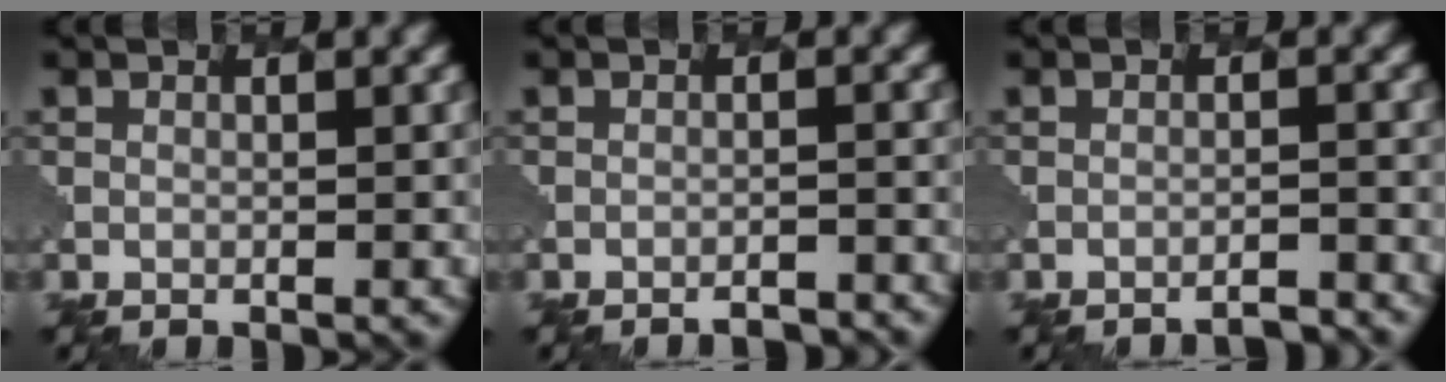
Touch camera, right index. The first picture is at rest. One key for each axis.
{"total": 3.0, "fx": -2.9, "fy": 0.4, "fz": 0.9, "tx": -0.002, "ty": 0.015, "tz": -0.042}
{"total": 2.7, "fx": -2.5, "fy": 0.2, "fz": 0.9, "tx": -0.008, "ty": 0.010, "tz": -0.045}